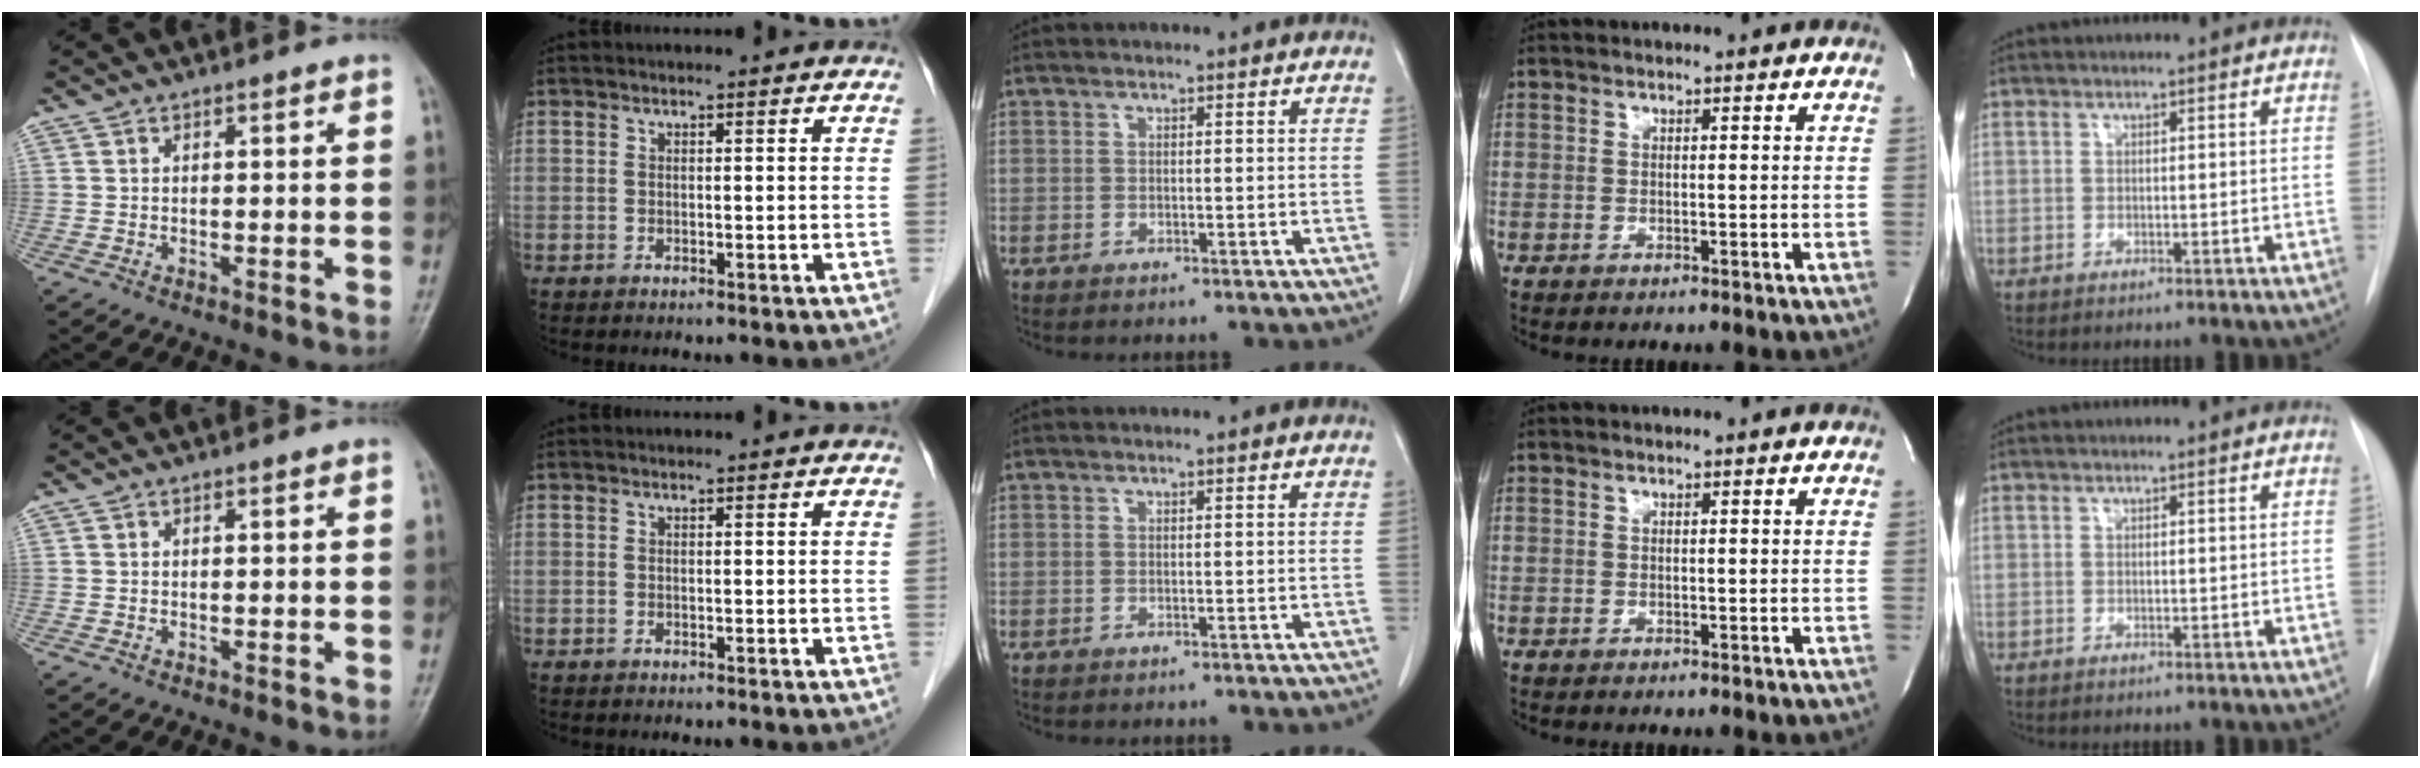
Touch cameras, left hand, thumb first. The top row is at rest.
{}